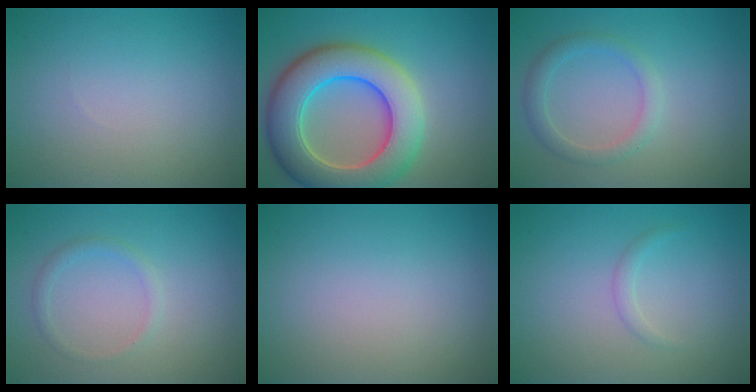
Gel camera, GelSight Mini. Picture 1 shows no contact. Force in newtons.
{"total": 10.2, "press": 10.2, "slide": 0.7}
{"total": 2.1, "press": 2.1, "slide": 0.1}
{"total": 1.2, "press": 1.2, "slide": 0.1}
{"total": 0.0}
{"total": 0.8, "press": 0.8, "slide": 0.0}